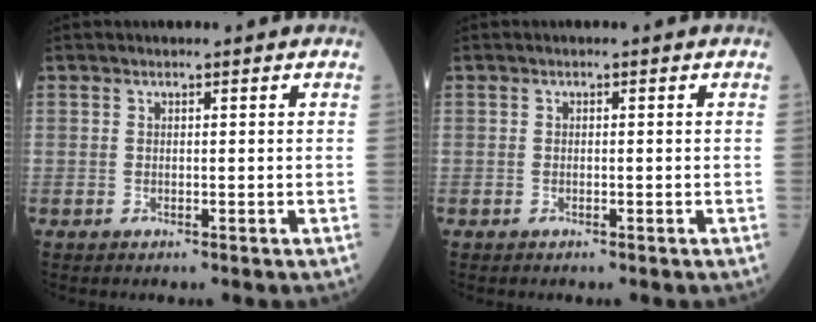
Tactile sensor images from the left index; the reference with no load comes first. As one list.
[{"total": 0.0}]